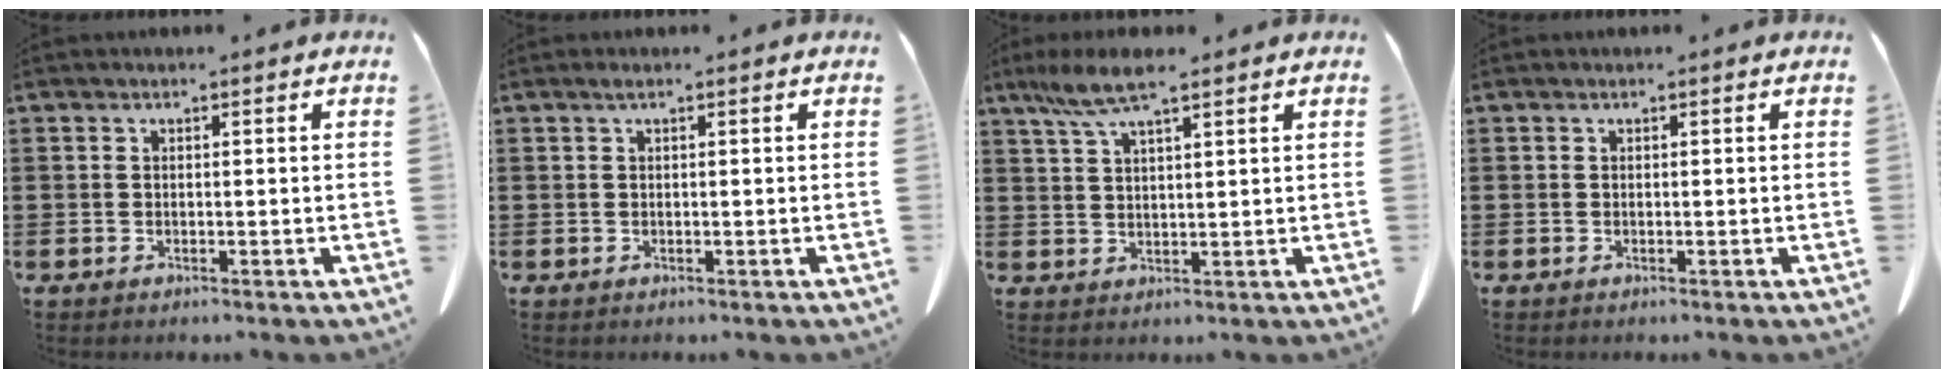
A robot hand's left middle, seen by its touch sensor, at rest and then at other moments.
{"total": 0.7, "force": [0.2, 0.0, 0.6], "torque": [-0.013, -0.002, 0.005]}
{"total": 6.2, "force": [4.1, 0.9, 4.5], "torque": [-0.105, -0.005, 0.071]}
{"total": 0.0}